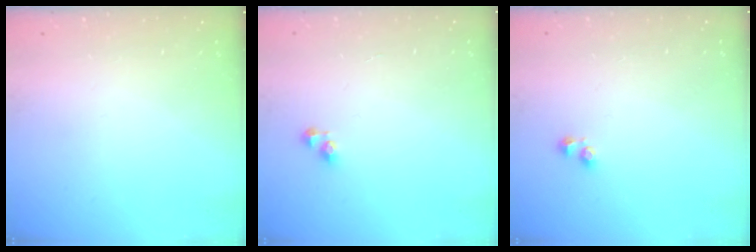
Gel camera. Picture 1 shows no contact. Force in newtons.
{"total": 3.1, "press": 3.1, "slide": 0.4}
{"total": 1.9, "press": 1.9, "slide": 0.5}